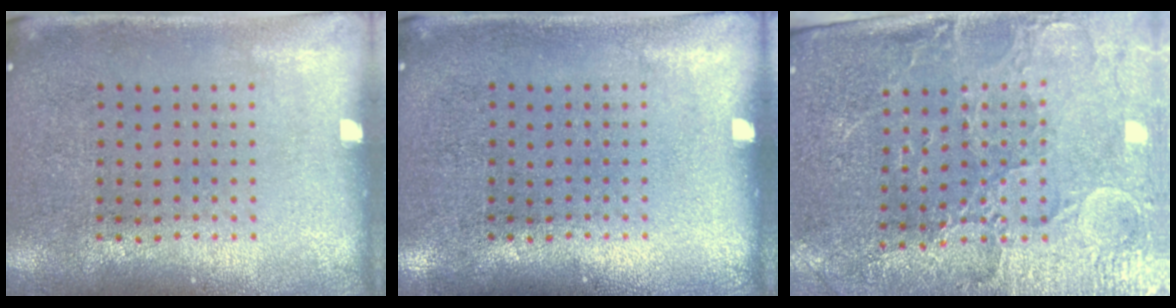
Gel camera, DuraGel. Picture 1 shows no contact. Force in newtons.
{"total": 0.0}
{"total": 3.5, "press": 3.4, "slide": 1.1}